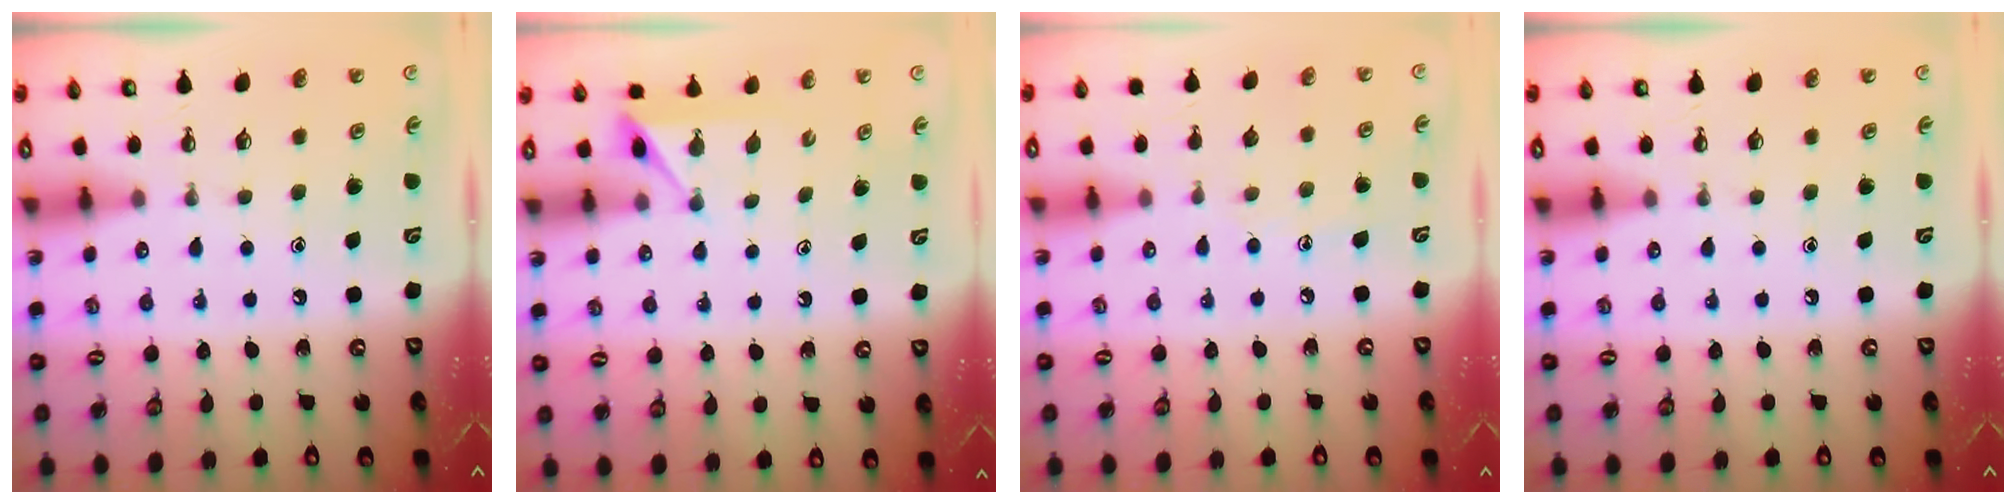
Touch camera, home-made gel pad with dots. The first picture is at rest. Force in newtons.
{"total": 3.9, "press": 3.8, "slide": 0.5}
{"total": 5.1, "press": 5.1, "slide": 0.4}
{"total": 0.0}